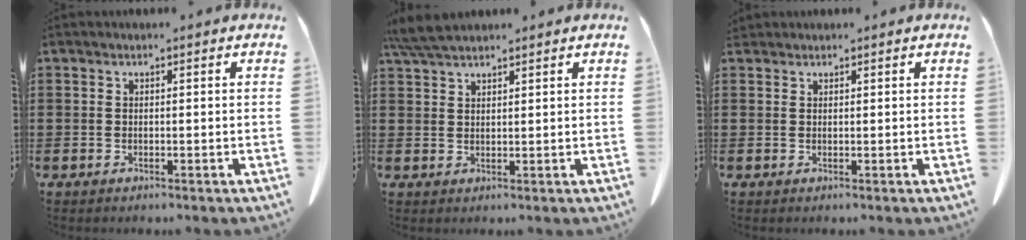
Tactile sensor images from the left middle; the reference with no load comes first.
{"total": 4.6, "force": [3.9, 0.7, 2.3], "torque": [-0.057, -0.005, 0.075]}
{"total": 0.8, "force": [0.8, 0.2, 0.1], "torque": [-0.005, 0.000, 0.016]}